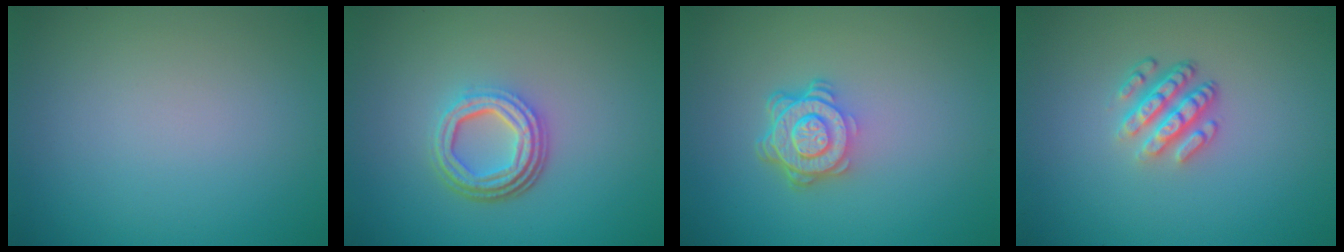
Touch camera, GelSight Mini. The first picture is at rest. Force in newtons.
{"total": 4.5, "press": 3.3, "slide": 3.1}
{"total": 4.5, "press": 3.2, "slide": 3.1}
{"total": 3.6, "press": 2.7, "slide": 2.4}